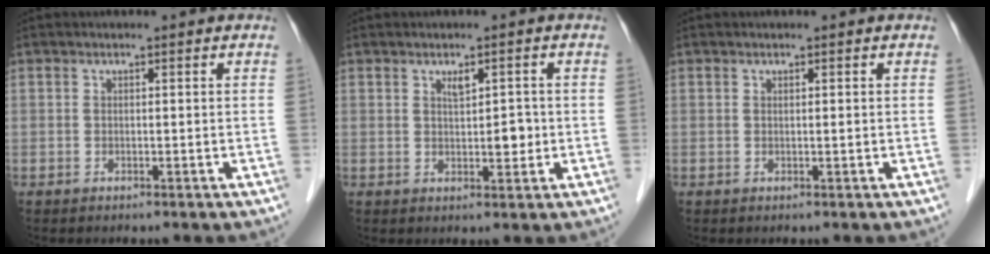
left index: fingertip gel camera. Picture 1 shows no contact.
{"total": 3.1, "force": [0.4, 1.4, 2.8], "torque": [-0.042, 0.002, 0.010]}
{"total": 0.0}